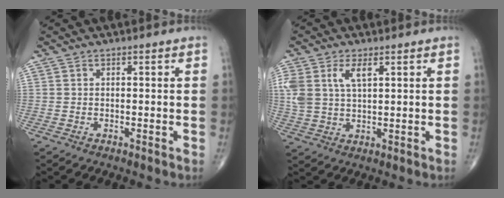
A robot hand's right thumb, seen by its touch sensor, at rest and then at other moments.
{"total": 7.8, "force": [3.1, 3.9, 6.0], "torque": [-0.134, 0.002, 0.066]}